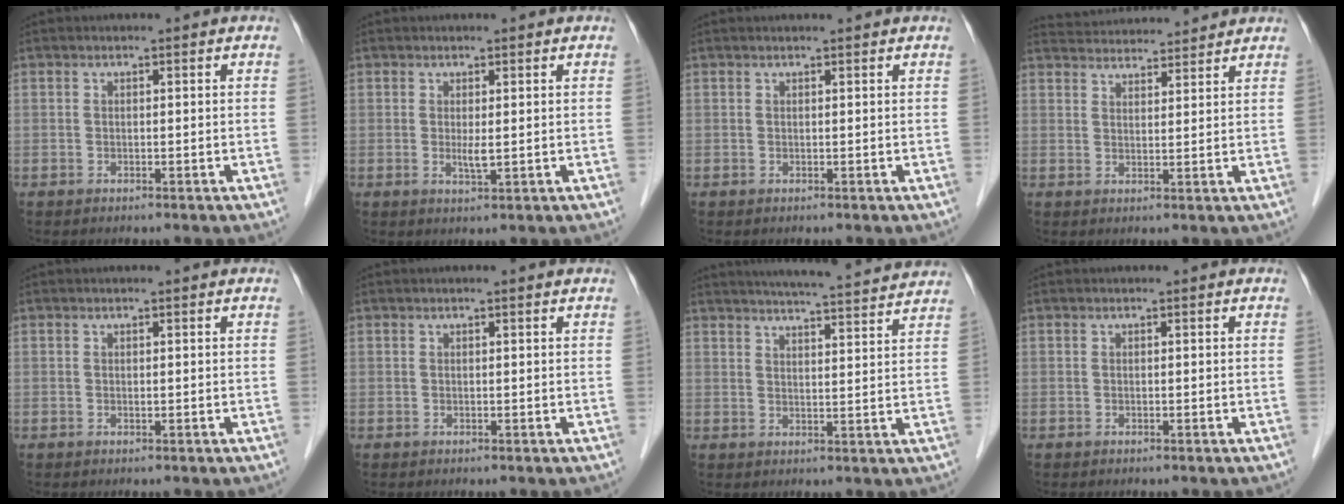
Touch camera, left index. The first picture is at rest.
{"total": 1.6, "force": [0.1, 0.2, 1.6], "torque": [-0.035, -0.007, 0.005]}
{"total": 1.6, "force": [1.5, 0.0, 0.6], "torque": [-0.008, 0.011, 0.021]}
{"total": 10.0, "force": [9.8, 1.1, 2.0], "torque": [-0.035, 0.028, 0.141]}
{"total": 0.0}
{"total": 0.5, "force": [0.4, -0.1, 0.3], "torque": [-0.011, 0.004, 0.010]}
{"total": 15.5, "force": [14.5, 0.4, 5.5], "torque": [-0.087, 0.003, 0.184]}
{"total": 0.0}